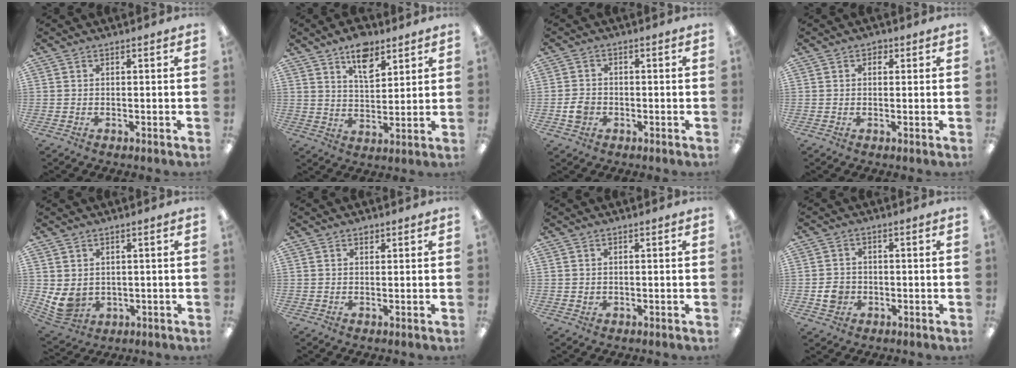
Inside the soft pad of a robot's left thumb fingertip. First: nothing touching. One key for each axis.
{"total": 9.4, "fx": 6.5, "fy": 4.8, "fz": 4.8, "tx": -0.063, "ty": -0.033, "tz": 0.112}
{"total": 3.8, "fx": -1.3, "fy": 3.1, "fz": 1.7, "tx": -0.034, "ty": 0.005, "tz": -0.024}
{"total": 1.5, "fx": 0.6, "fy": 1.2, "fz": 0.6, "tx": 0.003, "ty": -0.002, "tz": 0.006}
{"total": 5.9, "fx": 0.8, "fy": 5.0, "fz": 3.0, "tx": -0.075, "ty": -0.008, "tz": 0.017}
{"total": 1.2, "fx": 0.8, "fy": 0.8, "fz": 0.2, "tx": 0.004, "ty": -0.002, "tz": 0.014}
{"total": 0.8, "fx": 0.1, "fy": 0.7, "fz": -0.1, "tx": 0.001, "ty": 0.003, "tz": 0.001}
{"total": 4.2, "fx": -1.2, "fy": 3.8, "fz": 1.5, "tx": -0.015, "ty": 0.004, "tz": -0.019}